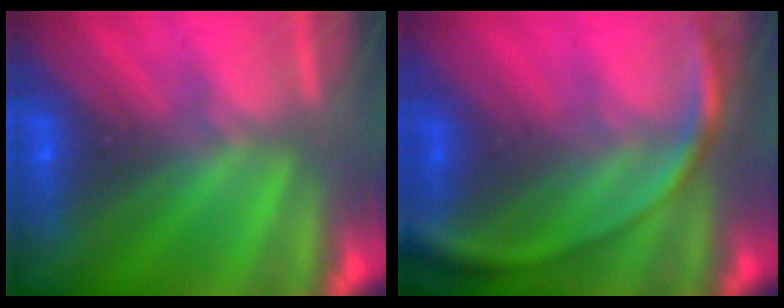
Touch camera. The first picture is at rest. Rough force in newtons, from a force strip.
{"total": 2.7}